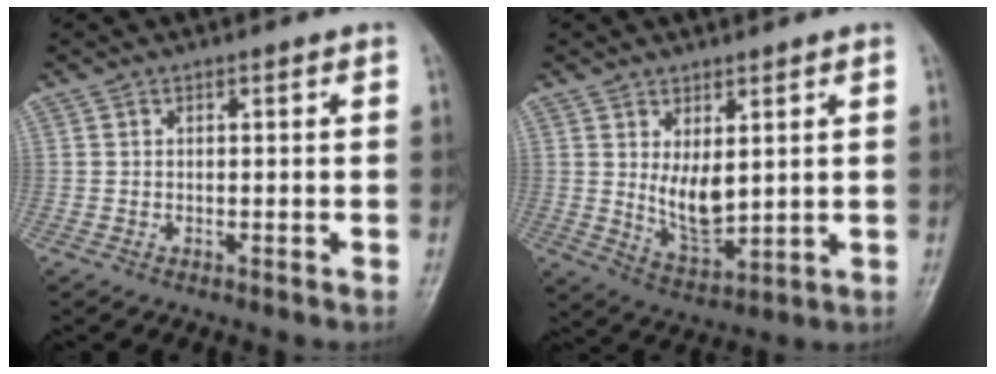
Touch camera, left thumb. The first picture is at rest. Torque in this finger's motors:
{"motor_torque": [1.35, 1.42, 0.80, -0.37, 0.07]}